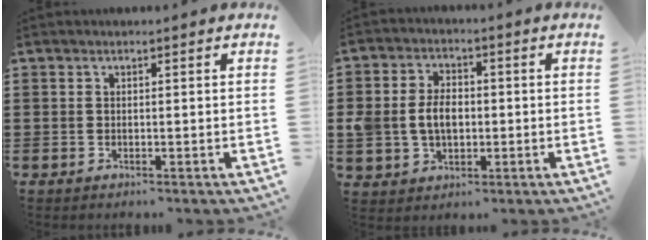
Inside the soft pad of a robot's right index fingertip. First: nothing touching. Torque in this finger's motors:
{"motor_torque": [1.33, -0.10, 0.73, 0.16]}